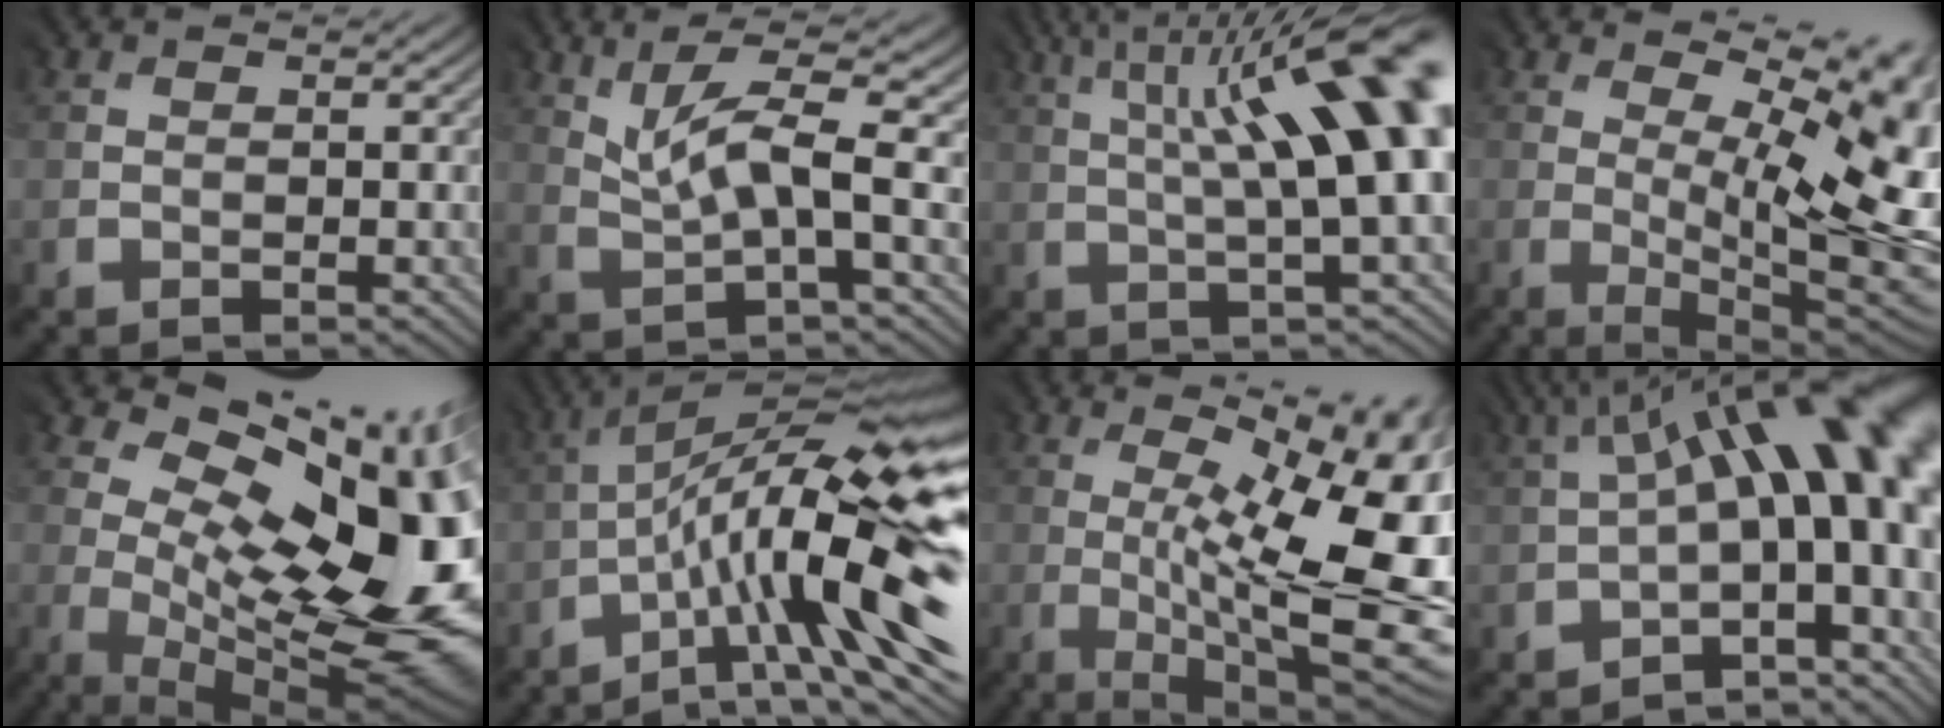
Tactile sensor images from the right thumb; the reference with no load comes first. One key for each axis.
{"total": 7.2, "fx": 2.3, "fy": 1.4, "fz": 6.7, "tx": -0.128, "ty": 0.010, "tz": 0.055}
{"total": 16.9, "fx": 2.9, "fy": 5.0, "fz": 15.9, "tx": -0.223, "ty": 0.042, "tz": 0.057}
{"total": 15.8, "fx": 2.3, "fy": 5.4, "fz": 14.7, "tx": -0.200, "ty": 0.015, "tz": 0.065}
{"total": 17.5, "fx": 1.8, "fy": 8.2, "fz": 15.3, "tx": -0.201, "ty": -0.006, "tz": 0.041}
{"total": 19.5, "fx": -5.5, "fy": 5.7, "fz": 17.8, "tx": -0.273, "ty": 0.002, "tz": -0.090}
{"total": 18.5, "fx": -0.5, "fy": 6.2, "fz": 17.4, "tx": -0.228, "ty": 0.002, "tz": -0.001}
{"total": 14.6, "fx": 1.1, "fy": 5.5, "fz": 13.4, "tx": -0.181, "ty": 0.021, "tz": 0.029}